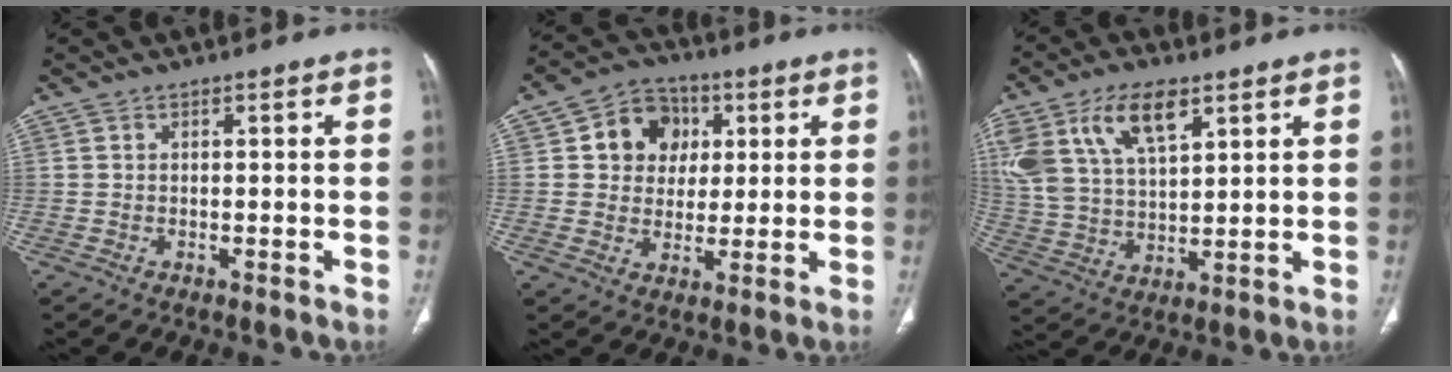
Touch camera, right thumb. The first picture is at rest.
{"total": 10.2, "force": [2.8, 8.7, 4.5], "torque": [-0.028, -0.001, 0.039]}
{"total": 16.7, "force": [8.2, 8.5, 11.8], "torque": [-0.230, -0.015, 0.162]}